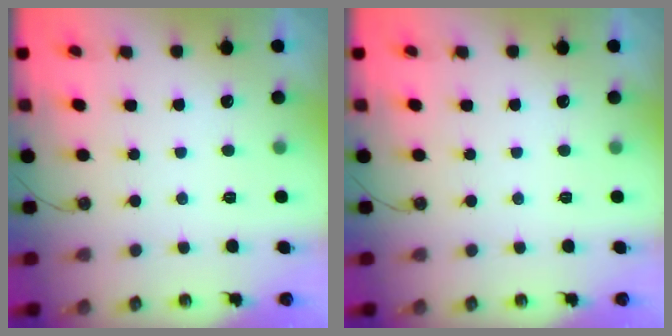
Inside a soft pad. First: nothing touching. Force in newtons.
{"total": 0.0}